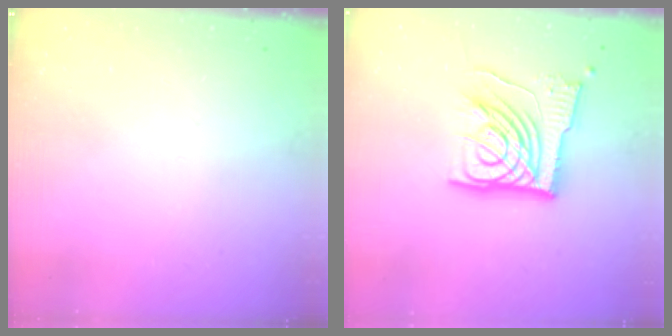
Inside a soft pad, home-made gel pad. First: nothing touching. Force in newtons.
{"total": 15.6, "press": 15.5, "slide": 1.6}